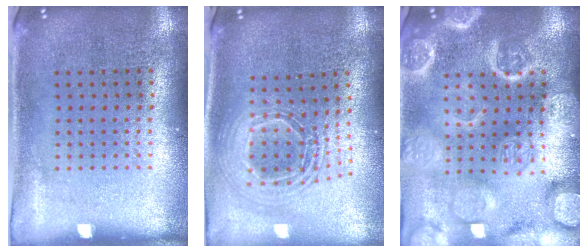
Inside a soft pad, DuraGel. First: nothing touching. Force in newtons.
{"total": 2.0, "press": 1.7, "slide": 1.2}
{"total": 6.2, "press": 6.1, "slide": 0.9}